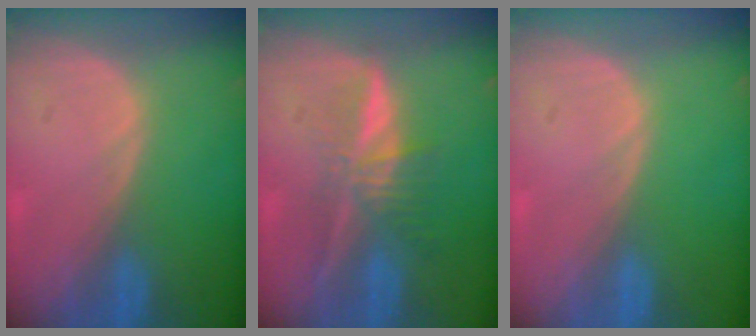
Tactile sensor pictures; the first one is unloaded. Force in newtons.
{"total": 6.2, "press": 5.5, "slide": 2.9}
{"total": 0.0}